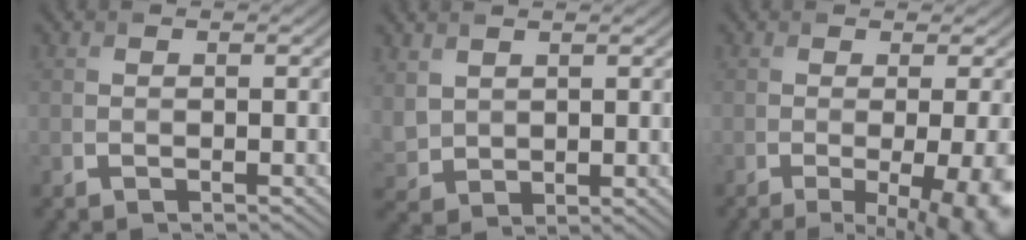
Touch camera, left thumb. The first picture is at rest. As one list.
[{"total": 3.5, "force": [2.2, 2.3, 1.5], "torque": [-0.052, -0.003, 0.055]}, {"total": 10.0, "force": [-2.8, 3.3, 9.0], "torque": [-0.090, -0.016, -0.024]}]